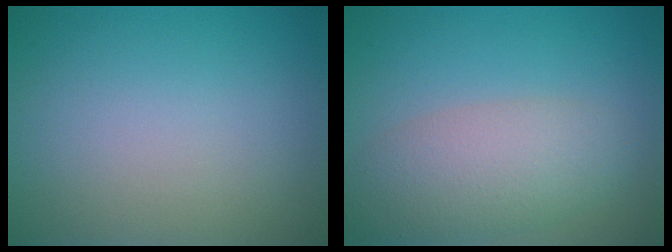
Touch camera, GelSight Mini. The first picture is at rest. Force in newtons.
{"total": 5.2, "press": 5.2, "slide": 0.3}